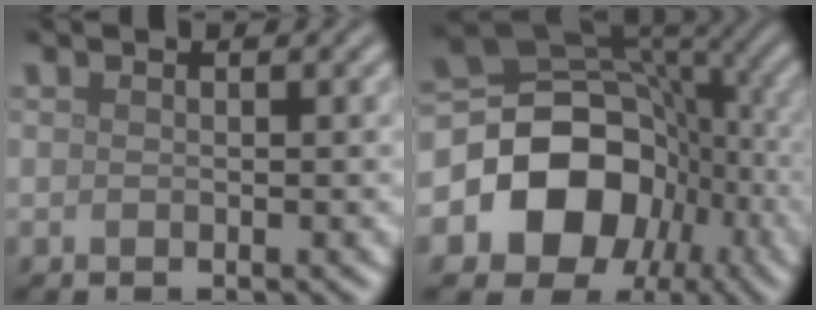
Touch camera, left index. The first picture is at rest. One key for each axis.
{"total": 14.0, "fx": -3.5, "fy": 11.3, "fz": 7.5, "tx": -0.130, "ty": -0.002, "tz": -0.076}